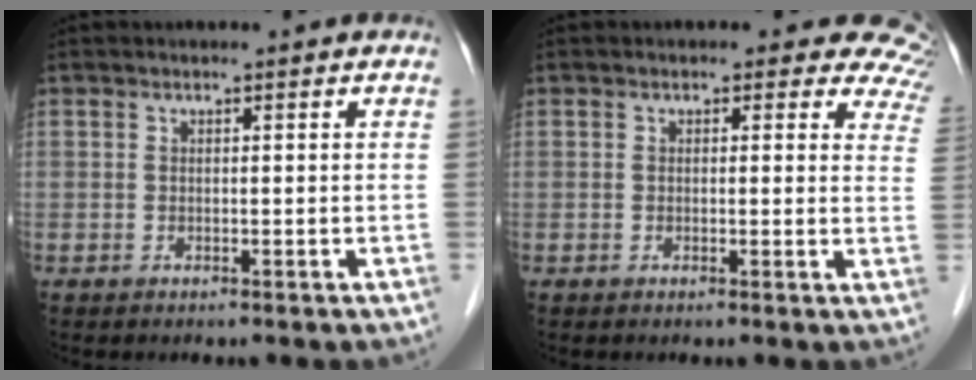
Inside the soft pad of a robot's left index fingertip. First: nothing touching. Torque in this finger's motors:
{"motor_torque": [0.25, -1.81, 0.23, -0.01]}